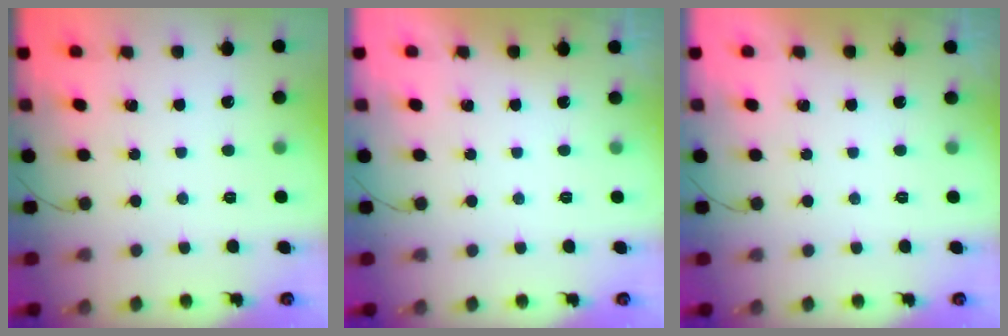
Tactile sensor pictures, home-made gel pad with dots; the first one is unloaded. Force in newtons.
{"total": 0.0}
{"total": 0.0}